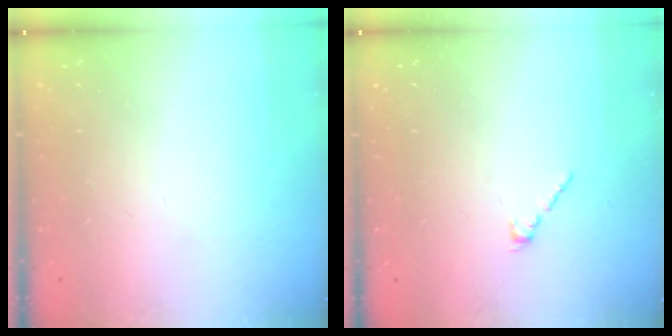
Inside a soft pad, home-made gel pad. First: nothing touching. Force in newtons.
{"total": 2.1, "press": 2.0, "slide": 0.7}